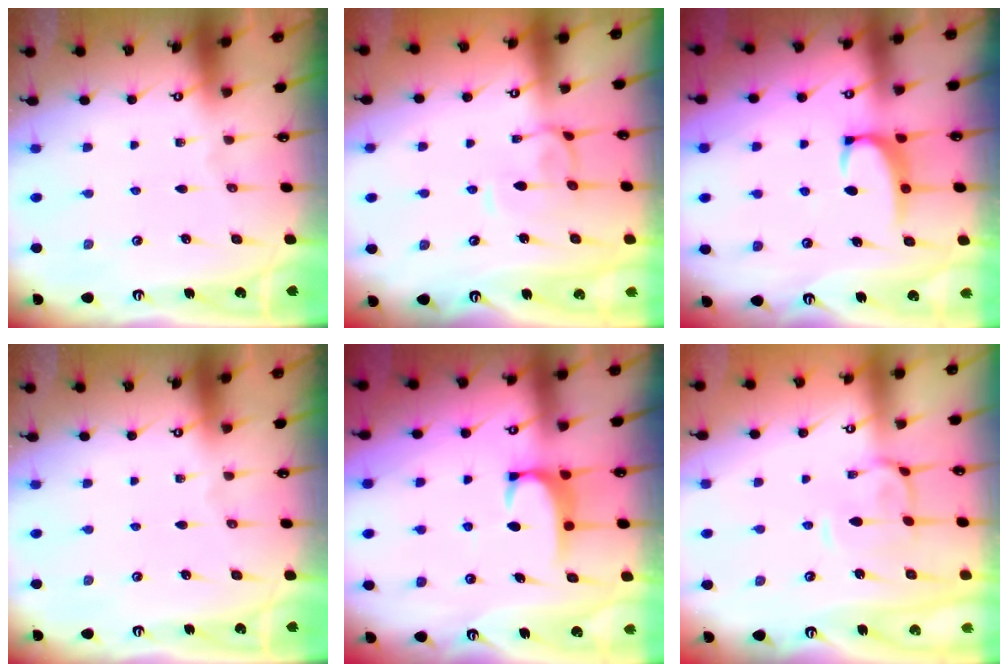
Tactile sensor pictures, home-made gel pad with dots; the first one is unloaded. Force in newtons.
{"total": 0.6, "press": 0.1, "slide": 0.6}
{"total": 2.1, "press": 2.0, "slide": 0.6}
{"total": 0.0}
{"total": 2.5, "press": 2.4, "slide": 0.6}
{"total": 1.6, "press": 1.4, "slide": 0.9}